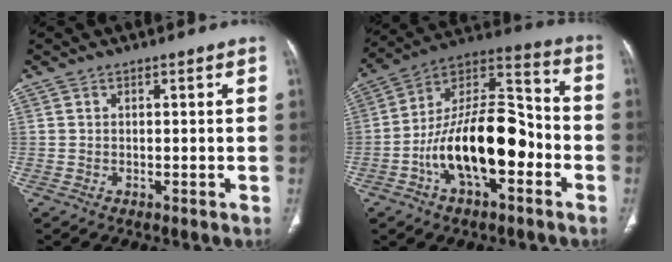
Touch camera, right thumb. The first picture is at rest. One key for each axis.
{"total": 21.3, "fx": -5.8, "fy": 10.2, "fz": 17.7, "tx": -0.281, "ty": 0.060, "tz": -0.099}